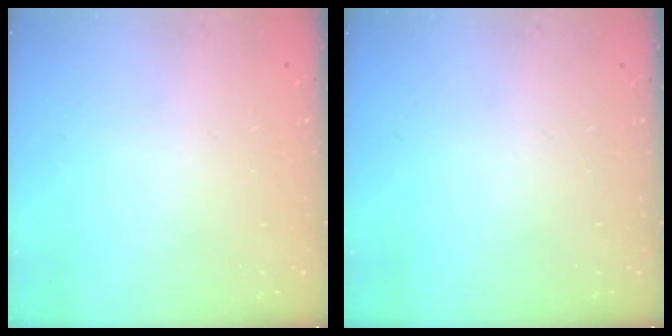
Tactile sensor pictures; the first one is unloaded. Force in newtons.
{"total": 0.0}